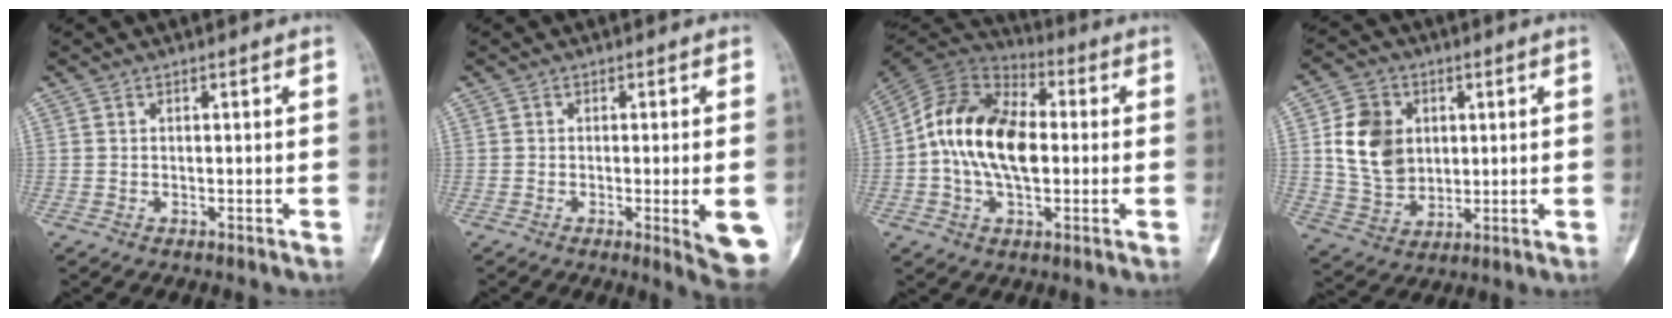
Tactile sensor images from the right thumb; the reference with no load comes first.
{"total": 8.2, "force": [-2.1, 1.6, 7.8], "torque": [-0.087, -0.011, -0.023]}
{"total": 17.3, "force": [-0.1, 10.5, 13.7], "torque": [-0.240, 0.027, -0.010]}
{"total": 11.6, "force": [2.1, 9.0, 6.9], "torque": [-0.097, -0.007, 0.045]}